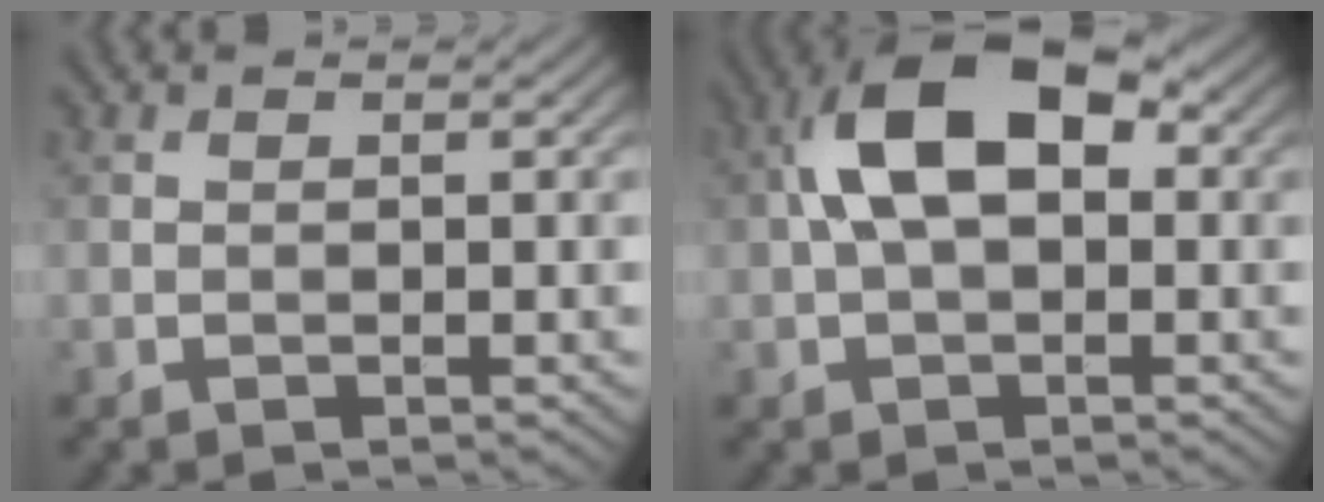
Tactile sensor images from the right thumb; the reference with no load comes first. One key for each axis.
{"total": 10.4, "fx": 1.6, "fy": 5.7, "fz": 8.5, "tx": -0.167, "ty": 0.021, "tz": 0.018}